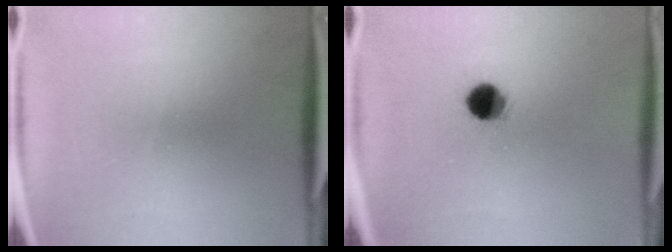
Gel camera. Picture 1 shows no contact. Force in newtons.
{"total": 6.5}